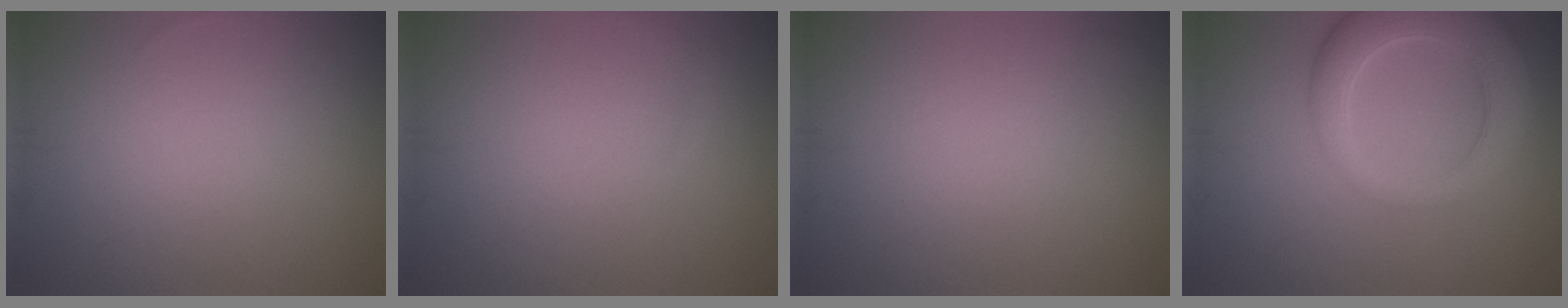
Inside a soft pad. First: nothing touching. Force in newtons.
{"total": 0.6, "press": 0.6, "slide": 0.0}
{"total": 0.0}
{"total": 6.7, "press": 6.7, "slide": 0.5}